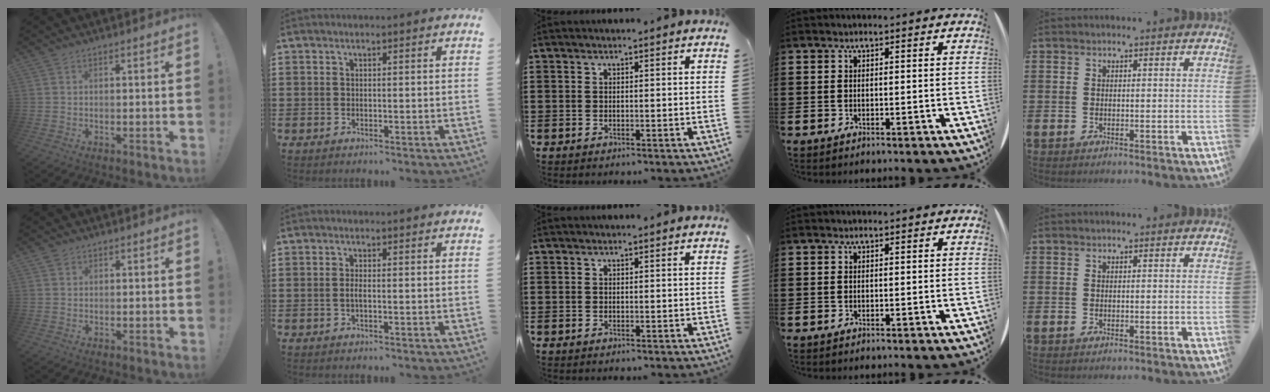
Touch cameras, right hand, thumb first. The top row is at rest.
{"thumb": {"total": 1.0, "force": [0.7, 0.7, 0.1], "torque": [0.003, -0.002, 0.013]}, "index": {"total": 1.4, "force": [-0.4, 0.2, 1.3], "torque": [-0.032, -0.004, -0.011]}}